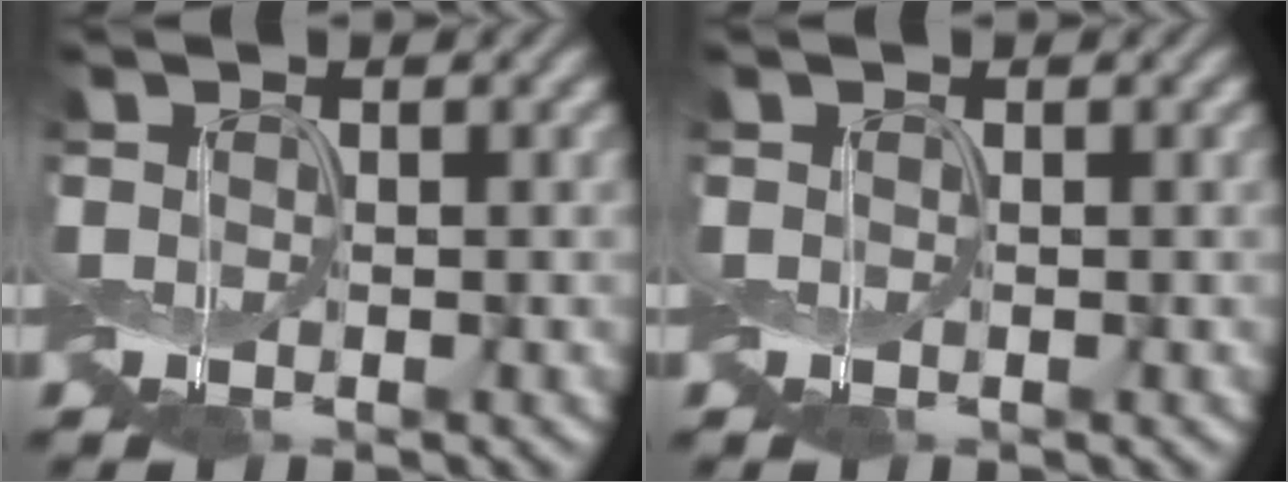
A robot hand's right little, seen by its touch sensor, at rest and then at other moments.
{"total": 0.0}